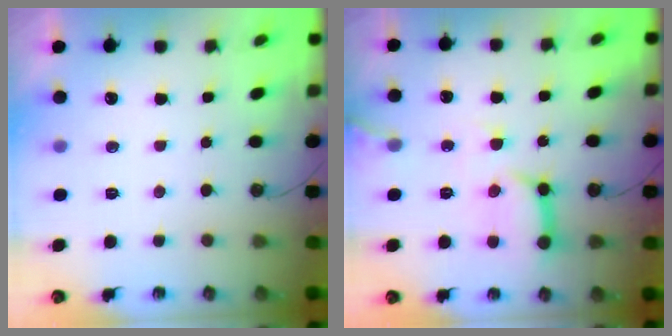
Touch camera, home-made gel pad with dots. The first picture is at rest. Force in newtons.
{"total": 12.8, "press": 12.7, "slide": 1.2}